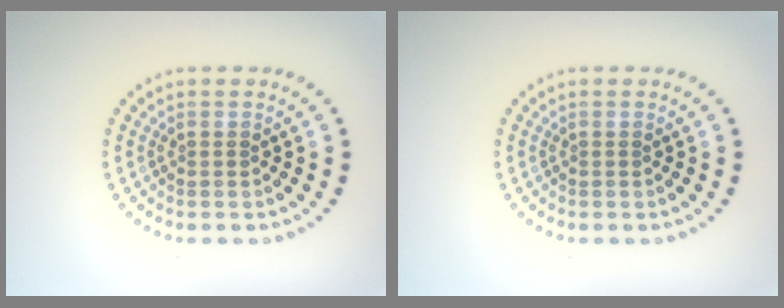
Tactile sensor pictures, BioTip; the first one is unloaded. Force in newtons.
{"total": 0.0}